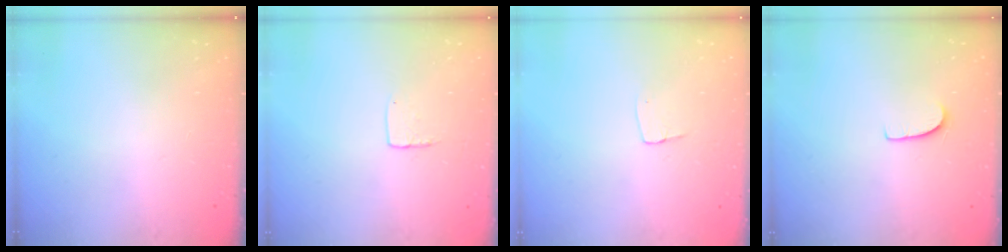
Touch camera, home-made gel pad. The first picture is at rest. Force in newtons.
{"total": 3.7, "press": 3.7, "slide": 0.3}
{"total": 4.1, "press": 4.1, "slide": 0.3}
{"total": 5.7, "press": 5.7, "slide": 0.3}